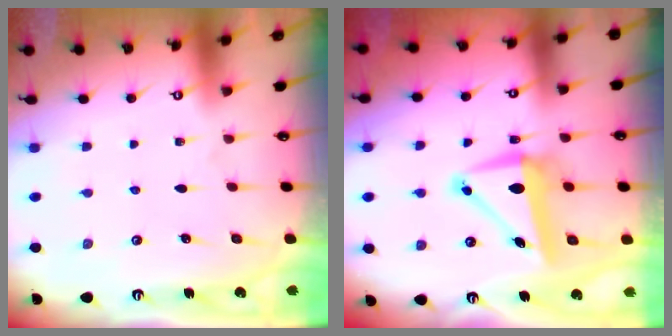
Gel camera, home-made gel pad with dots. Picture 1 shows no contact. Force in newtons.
{"total": 9.7, "press": 9.3, "slide": 2.8}